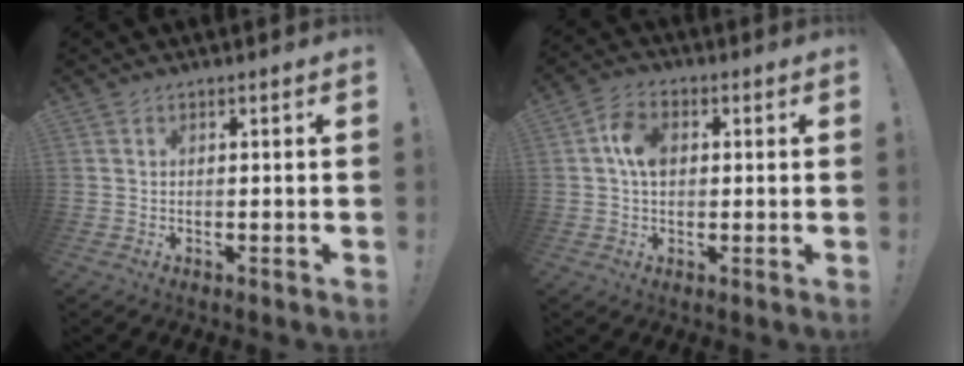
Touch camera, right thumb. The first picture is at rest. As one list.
[{"total": 8.0, "force": [1.1, 5.6, 5.6], "torque": [-0.097, 0.011, 0.023]}]